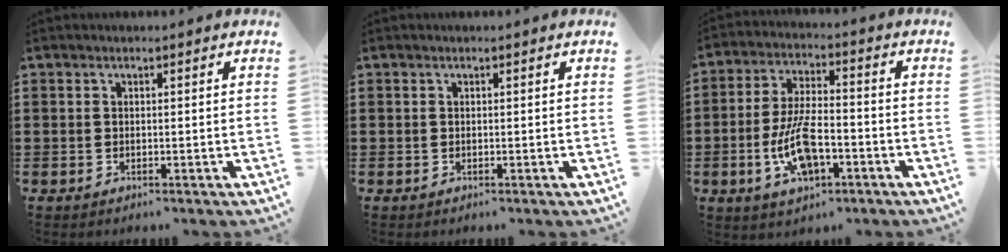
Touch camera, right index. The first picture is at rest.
{"total": 0.0}
{"total": 9.9, "force": [-3.3, 4.2, 8.3], "torque": [-0.183, -0.004, -0.062]}